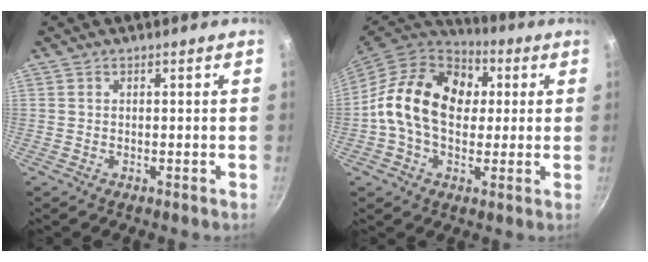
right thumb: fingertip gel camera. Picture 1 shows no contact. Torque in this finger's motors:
{"motor_torque": [0.62, 0.79, 0.87, -0.79, 0.46]}